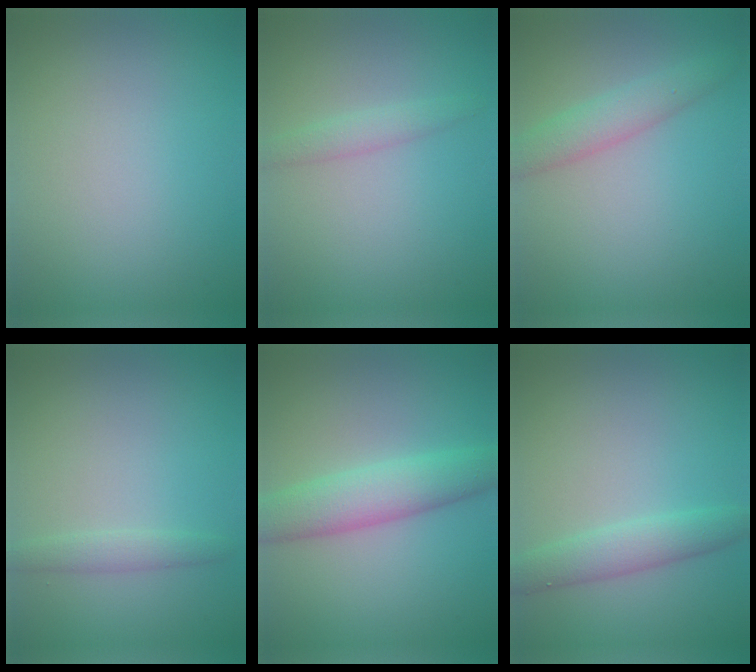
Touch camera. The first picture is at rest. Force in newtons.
{"total": 1.5, "press": 1.5, "slide": 0.1}
{"total": 2.8, "press": 2.8, "slide": 0.0}
{"total": 1.5, "press": 1.5, "slide": 0.1}
{"total": 4.9, "press": 4.9, "slide": 0.1}
{"total": 2.9, "press": 2.9, "slide": 0.1}